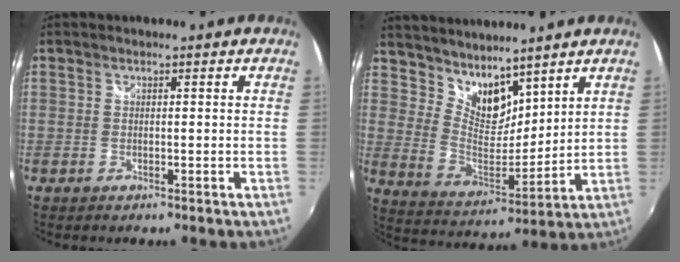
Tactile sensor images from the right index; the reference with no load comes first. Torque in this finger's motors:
{"motor_torque": [-0.26, 0.34, -0.03, 0.00]}